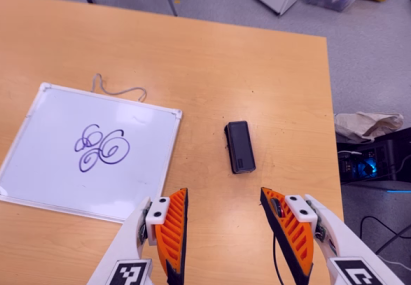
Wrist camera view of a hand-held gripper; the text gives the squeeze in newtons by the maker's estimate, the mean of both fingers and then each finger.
{"total": 0.0}